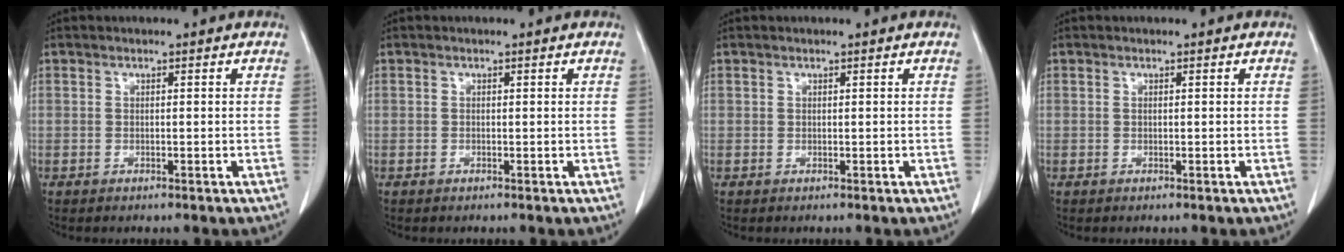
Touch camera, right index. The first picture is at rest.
{"total": 0.0}
{"total": 0.0}
{"total": 0.0}